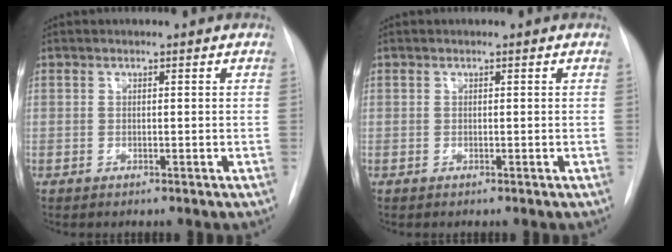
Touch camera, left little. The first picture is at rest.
{"total": 0.0}